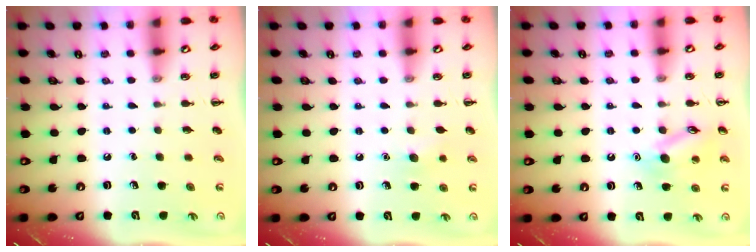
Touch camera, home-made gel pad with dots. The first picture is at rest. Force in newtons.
{"total": 5.7, "press": 5.6, "slide": 1.2}
{"total": 11.1, "press": 11.1, "slide": 0.9}